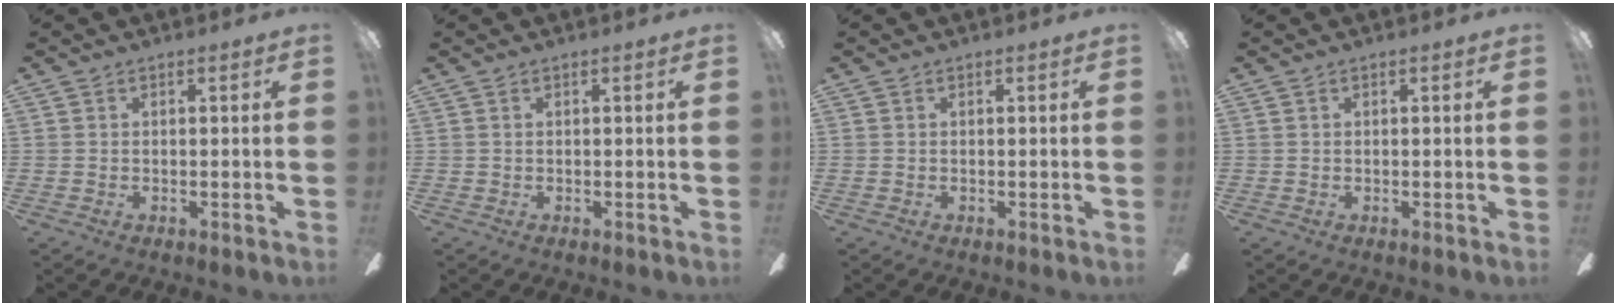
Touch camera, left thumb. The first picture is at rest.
{"total": 0.0}
{"total": 0.0}
{"total": 0.0}